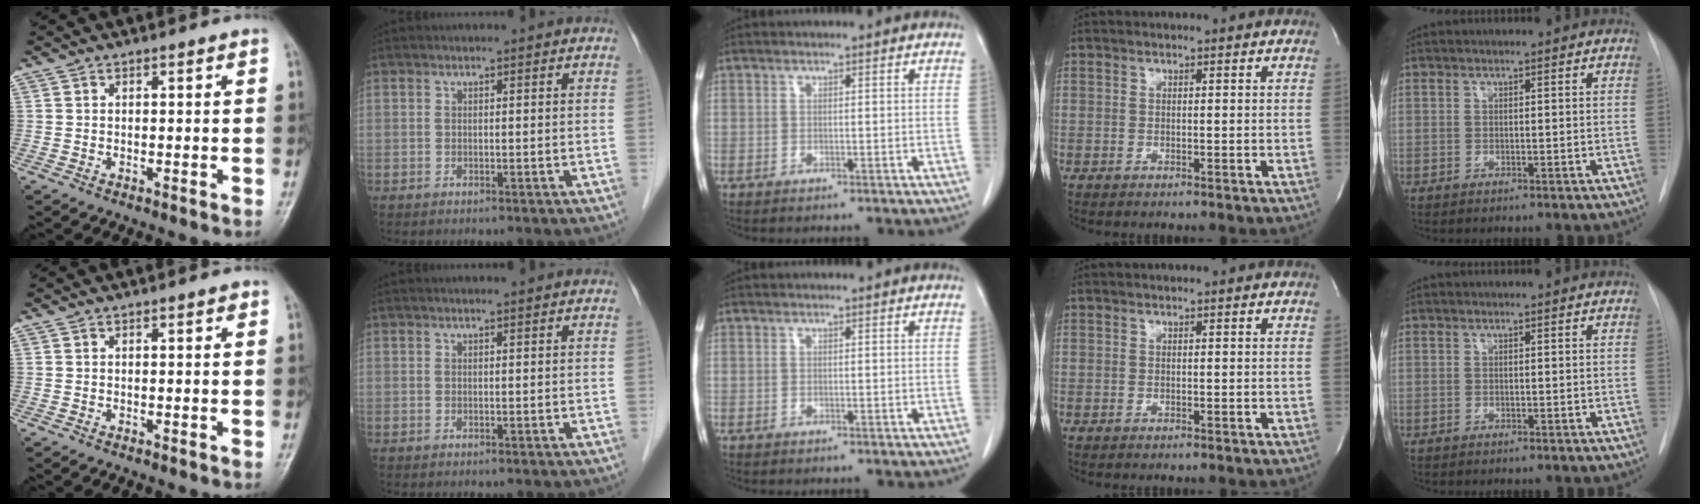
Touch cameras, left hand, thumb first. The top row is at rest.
{"thumb": {"total": 1.0, "force": [0.5, 0.3, 0.8], "torque": [-0.009, 0.001, 0.005]}, "index": {"total": 1.7, "force": [-1.7, -0.1, 0.1], "torque": [0.001, -0.013, -0.034]}}